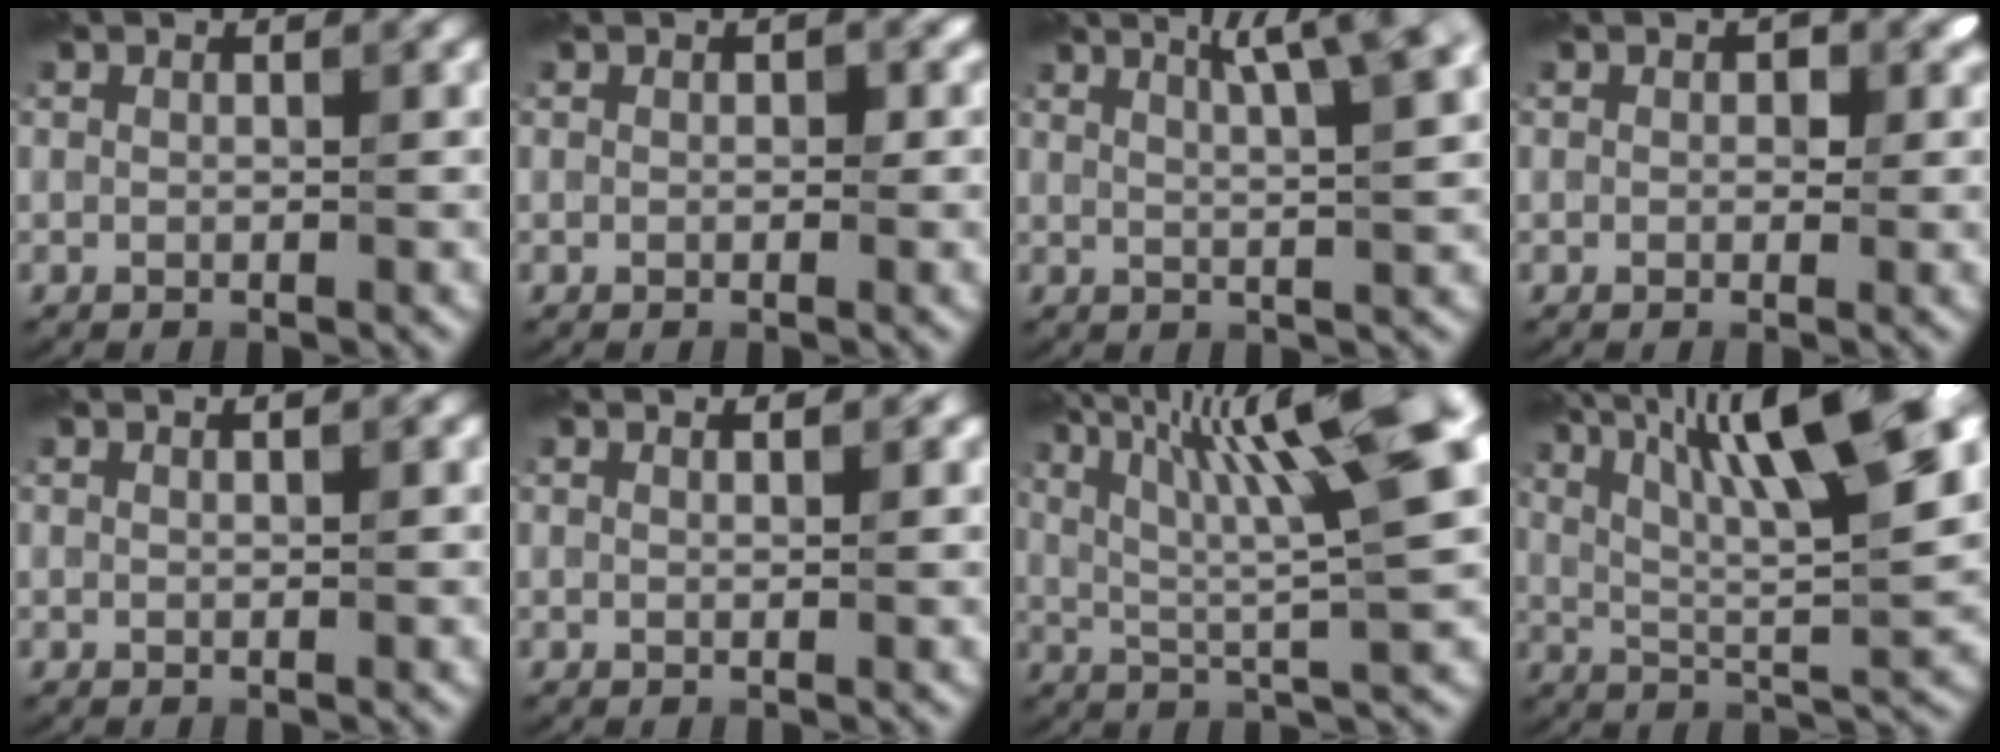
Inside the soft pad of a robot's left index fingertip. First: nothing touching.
{"total": 0.8, "force": [0.1, 0.6, 0.5], "torque": [-0.003, -0.003, -0.001]}
{"total": 7.8, "force": [4.1, 2.1, 6.2], "torque": [-0.061, 0.035, 0.035]}
{"total": 1.4, "force": [0.3, 1.1, 0.8], "torque": [-0.008, -0.001, 0.001]}
{"total": 0.6, "force": [0.4, 0.1, 0.4], "torque": [-0.003, 0.001, 0.006]}
{"total": 0.8, "force": [0.7, 0.2, 0.4], "torque": [-0.006, 0.002, 0.012]}
{"total": 12.9, "force": [5.0, 2.4, 11.7], "torque": [-0.198, 0.020, 0.086]}
{"total": 14.8, "force": [6.6, 4.0, 12.6], "torque": [-0.212, 0.021, 0.112]}